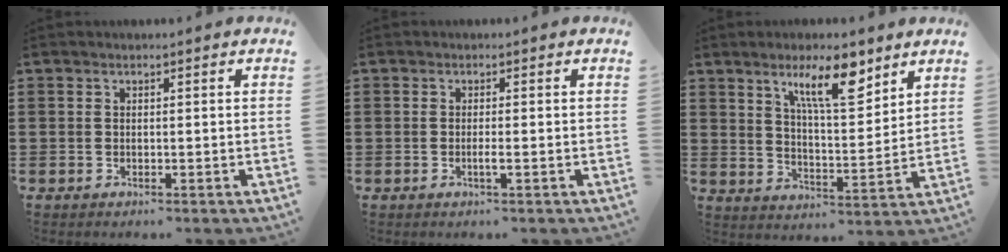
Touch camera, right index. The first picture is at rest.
{"total": 1.6, "force": [-0.6, 0.0, 1.5], "torque": [-0.026, -0.003, -0.011]}
{"total": 10.4, "force": [6.6, 4.1, 6.9], "torque": [-0.107, -0.017, 0.109]}